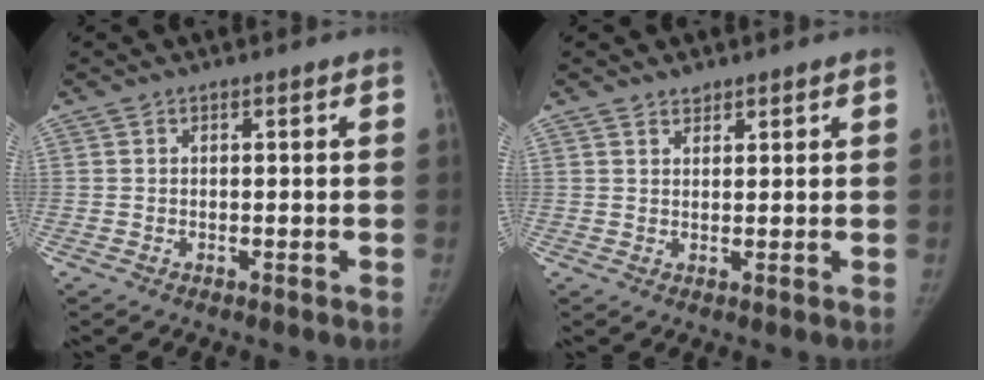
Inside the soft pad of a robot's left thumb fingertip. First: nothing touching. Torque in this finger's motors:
{"motor_torque": [-0.17, -0.01, 0.03, 0.27, -0.01]}